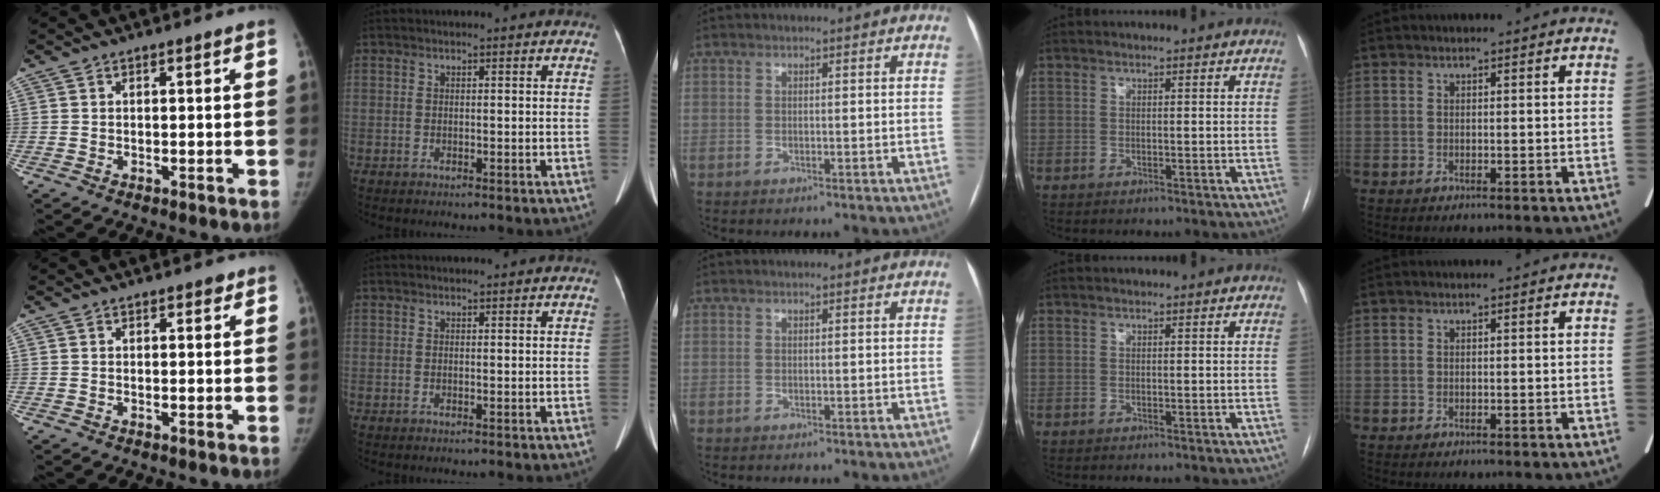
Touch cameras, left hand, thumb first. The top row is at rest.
{"thumb": {"total": 1.1, "force": [0.8, 0.7, 0.4], "torque": [0.005, -0.004, 0.007]}}